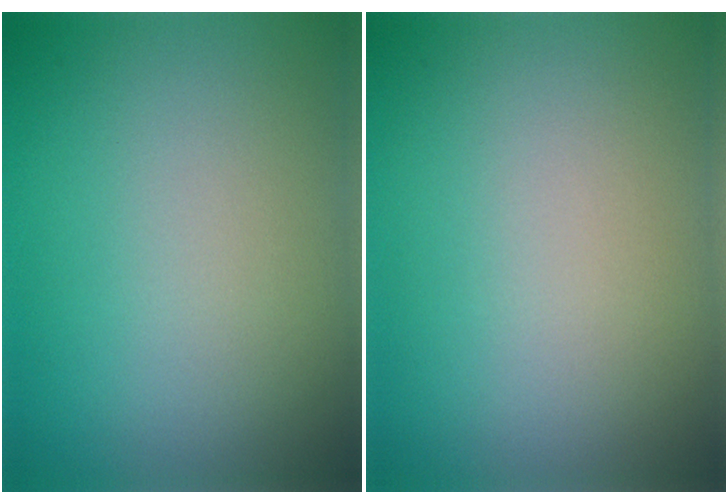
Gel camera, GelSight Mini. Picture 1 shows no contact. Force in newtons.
{"total": 0.0}